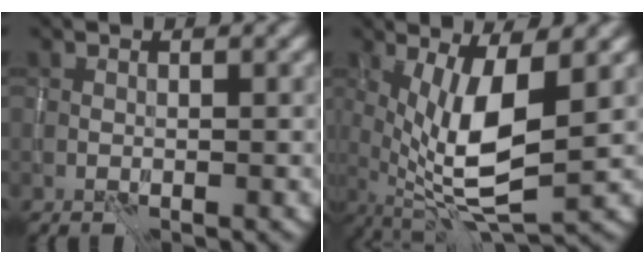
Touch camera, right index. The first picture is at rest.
{"total": 8.0, "force": [0.6, 2.6, 7.6], "torque": [-0.146, -0.010, 0.014]}